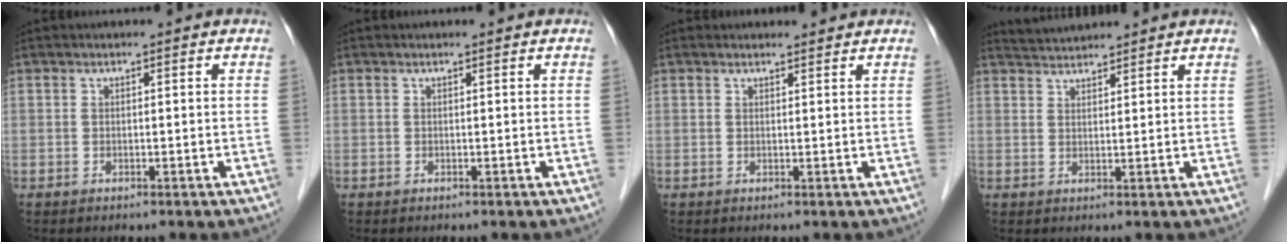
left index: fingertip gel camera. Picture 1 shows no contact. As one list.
[{"total": 0.0}, {"total": 1.8, "force": [1.7, 0.4, 0.1], "torque": [-0.009, 0.004, 0.024]}, {"total": 3.6, "force": [3.6, 0.1, 0.2], "torque": [-0.012, 0.026, 0.069]}]